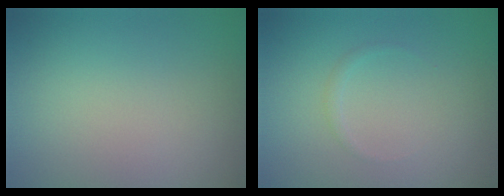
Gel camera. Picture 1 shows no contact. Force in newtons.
{"total": 0.6, "press": 0.6, "slide": 0.1}